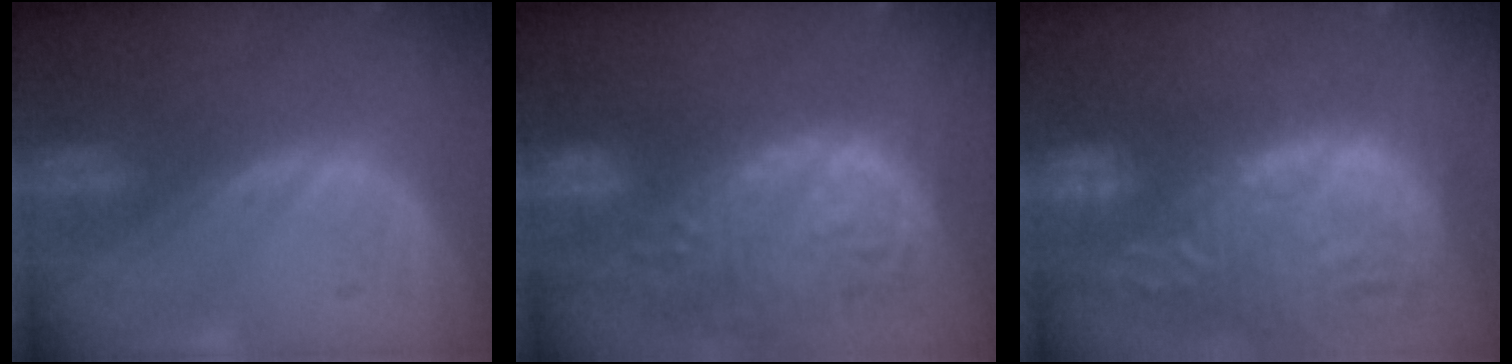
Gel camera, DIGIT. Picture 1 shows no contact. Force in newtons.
{"total": 15.0, "press": 12.4, "slide": 8.4}
{"total": 15.8, "press": 13.2, "slide": 8.7}